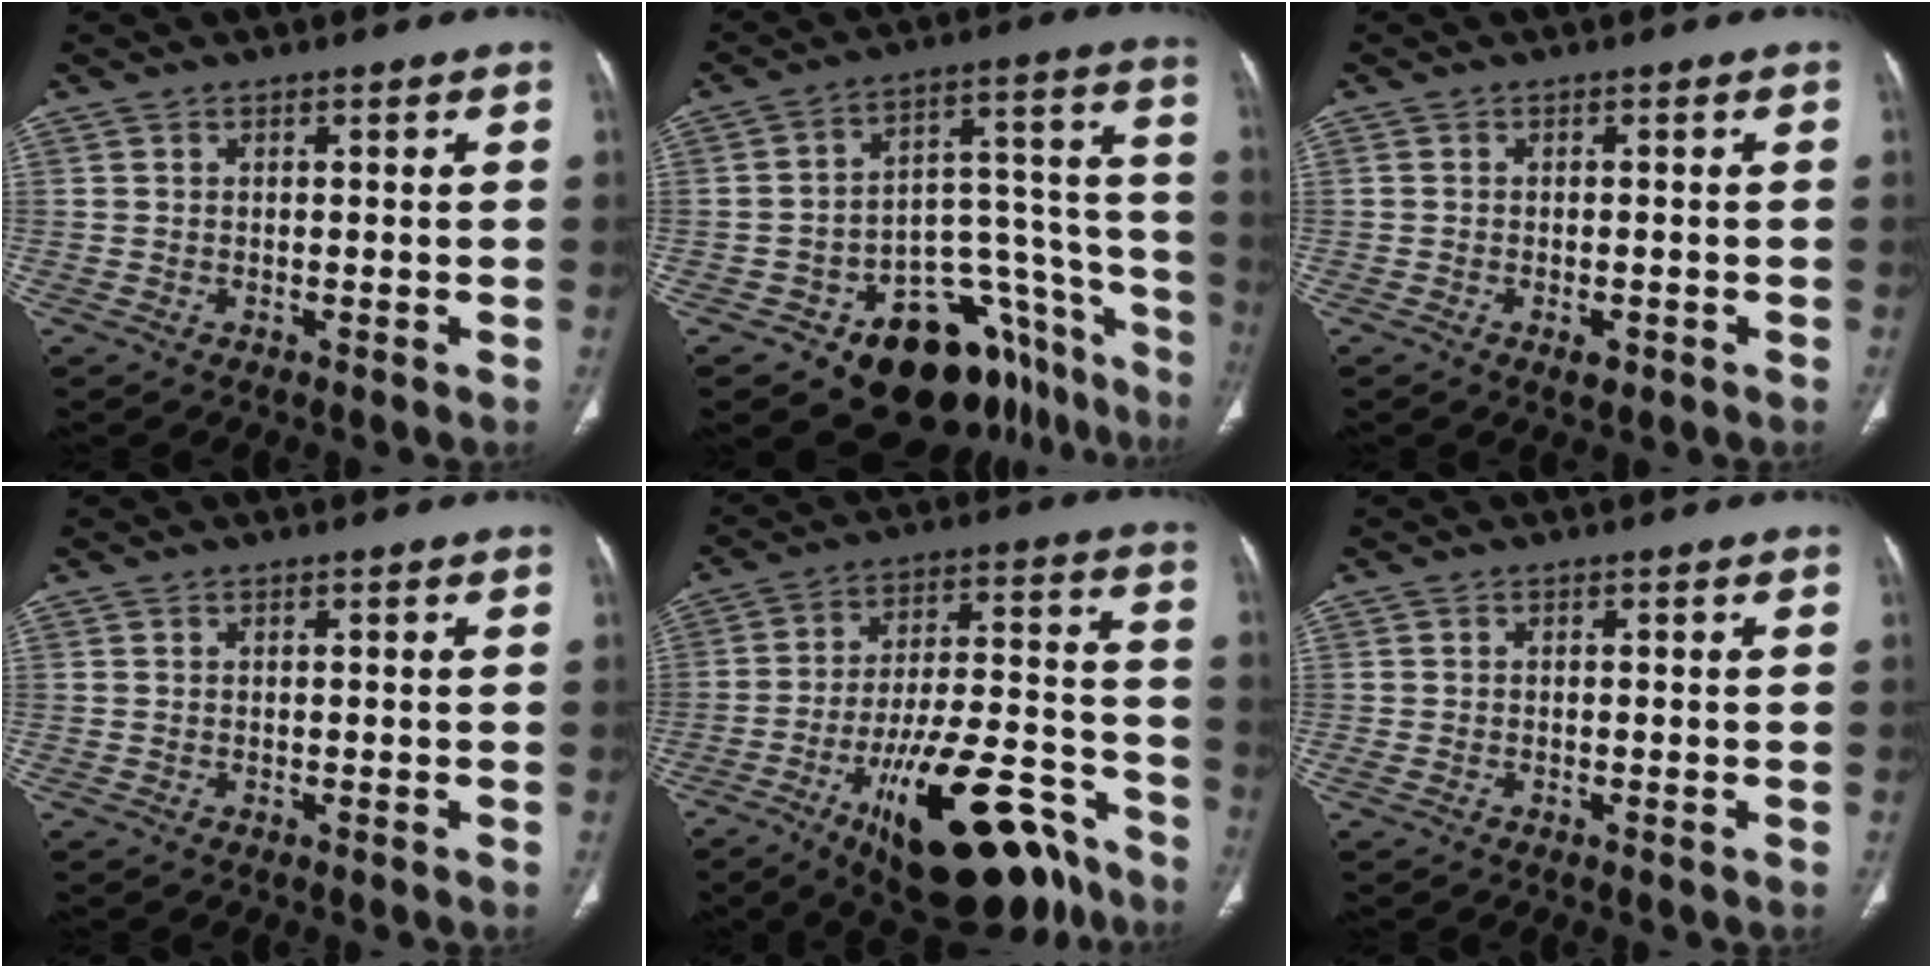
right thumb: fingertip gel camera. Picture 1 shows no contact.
{"total": 23.3, "force": [-13.6, 12.8, 14.0], "torque": [-0.088, 0.136, -0.175]}
{"total": 2.2, "force": [-1.0, 1.2, 1.5], "torque": [-0.020, 0.001, -0.011]}
{"total": 0.0}
{"total": 24.8, "force": [-15.0, 8.8, 17.7], "torque": [-0.223, 0.082, -0.230]}
{"total": 0.9, "force": [-0.3, 0.5, 0.7], "torque": [-0.020, -0.003, -0.006]}